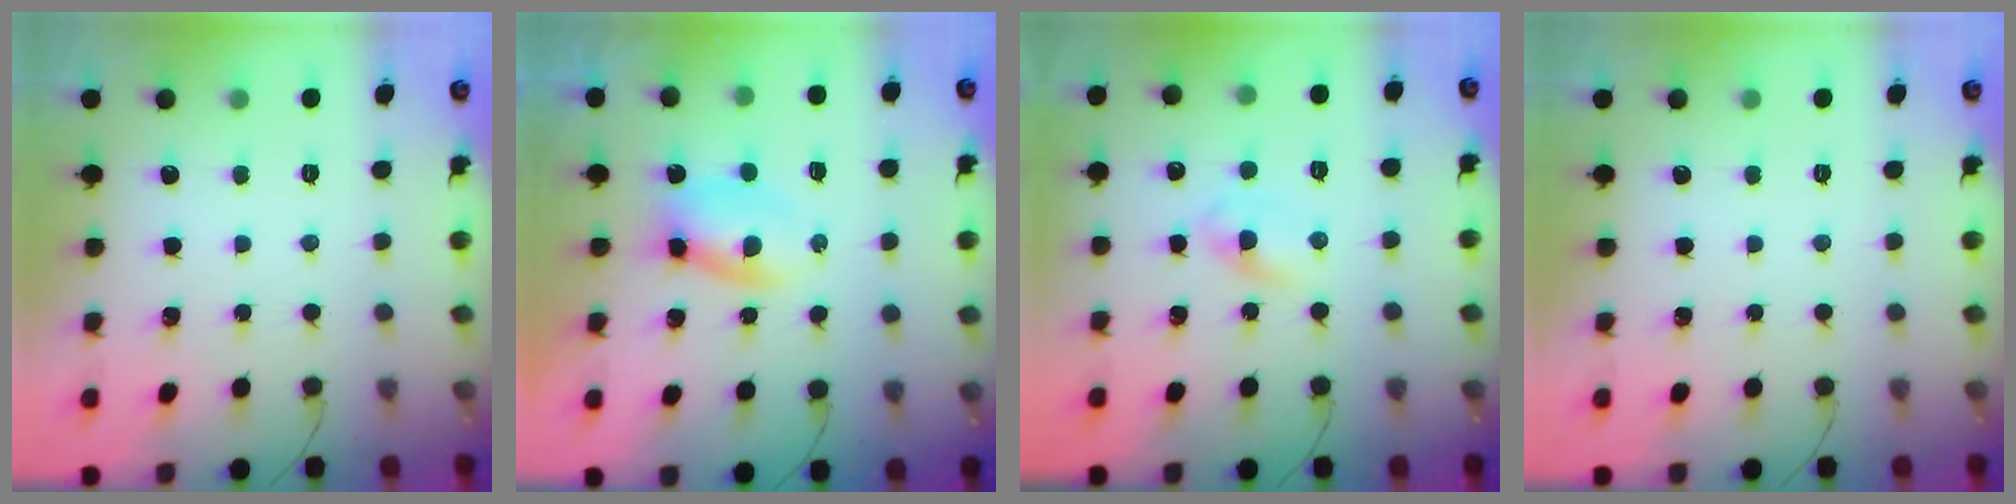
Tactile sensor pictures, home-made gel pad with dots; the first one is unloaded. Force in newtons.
{"total": 3.4, "press": 3.1, "slide": 1.2}
{"total": 2.7, "press": 2.4, "slide": 1.4}
{"total": 0.0}